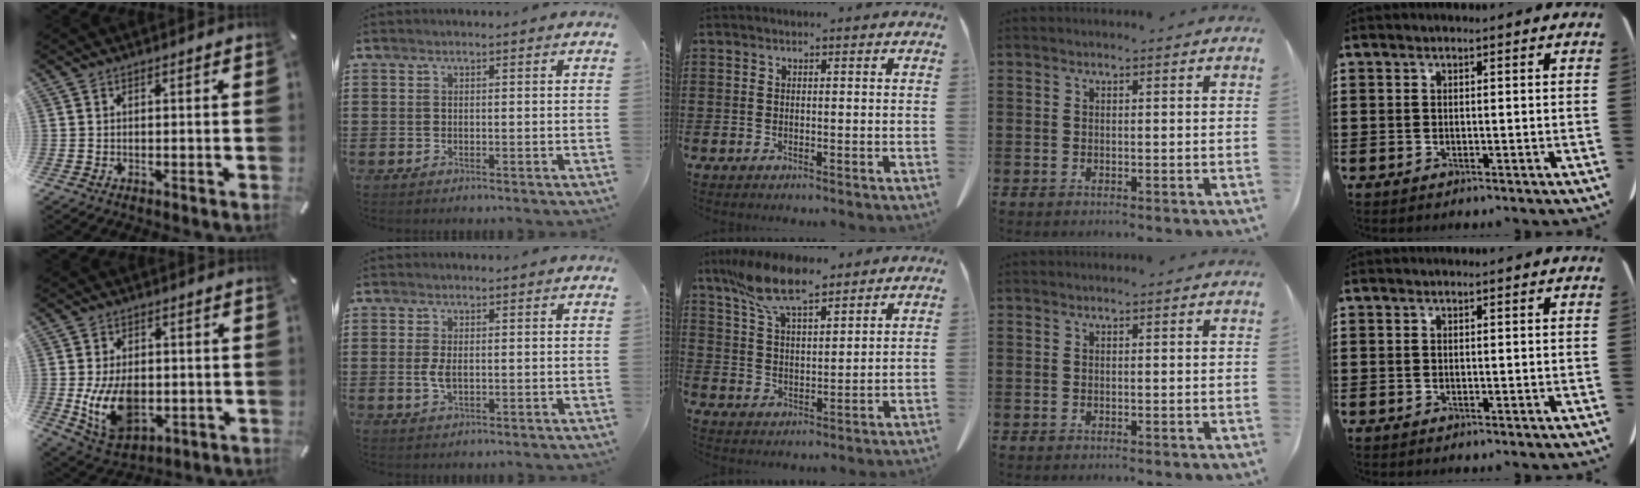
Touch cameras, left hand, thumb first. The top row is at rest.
{"thumb": {"total": 12.3, "force": [-1.3, 8.3, 8.9], "torque": [-0.183, -0.003, -0.019]}, "index": {"total": 2.5, "force": [-0.1, 1.2, 2.2], "torque": [-0.059, -0.003, -0.007]}, "middle": {"total": 10.1, "force": [7.7, 2.9, 5.9], "torque": [-0.133, -0.013, 0.144]}}